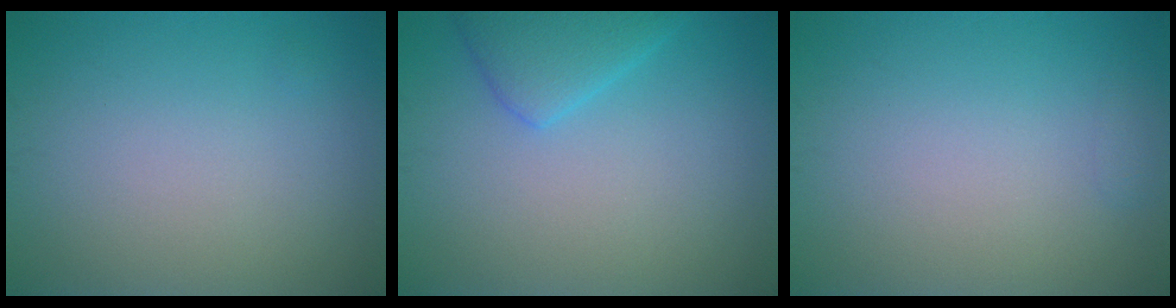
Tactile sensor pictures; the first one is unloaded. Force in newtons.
{"total": 3.1, "press": 3.1, "slide": 0.1}
{"total": 0.6, "press": 0.6, "slide": 0.1}